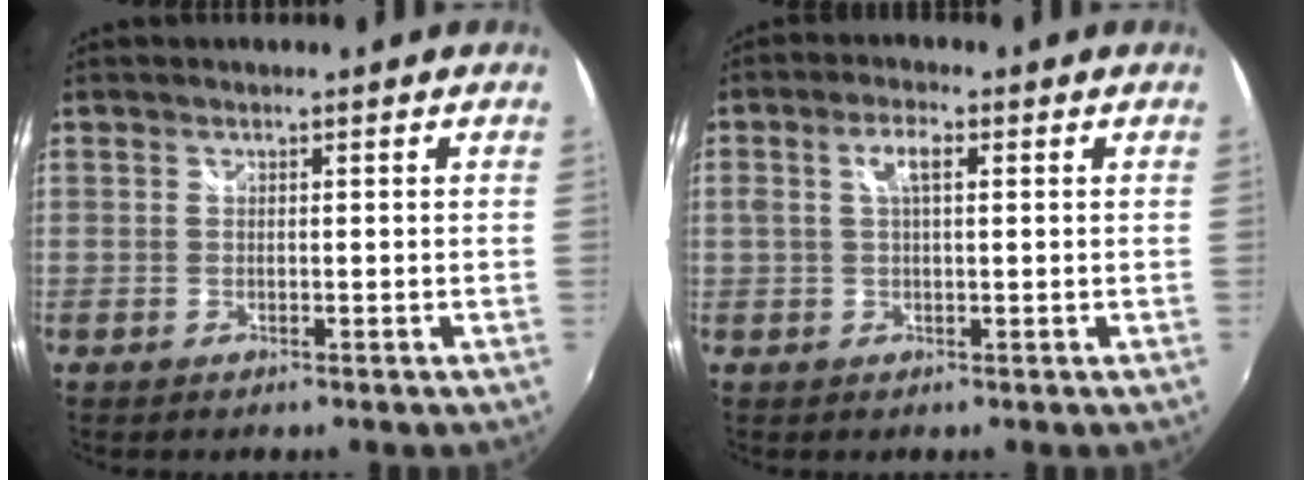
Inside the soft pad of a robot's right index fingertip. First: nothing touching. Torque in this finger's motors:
{"motor_torque": [0.27, -0.01, 0.14, 0.07]}